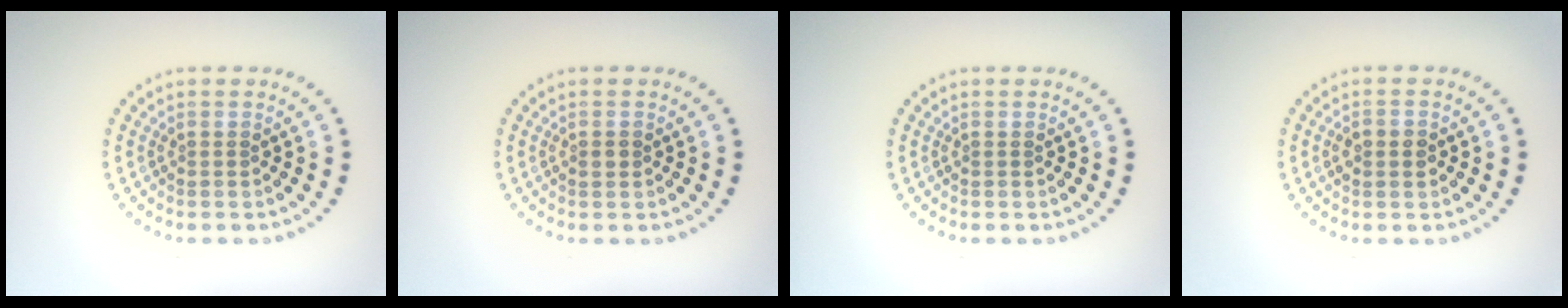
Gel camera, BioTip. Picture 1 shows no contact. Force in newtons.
{"total": 1.0, "press": 1.0, "slide": 0.0}
{"total": 0.0}
{"total": 2.1, "press": 2.1, "slide": 0.1}